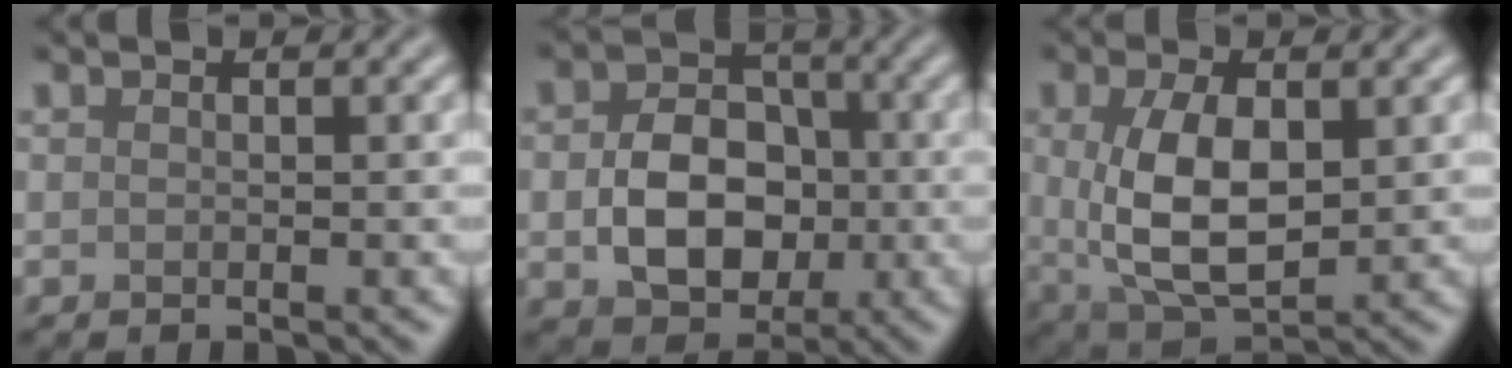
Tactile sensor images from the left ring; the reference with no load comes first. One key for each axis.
{"total": 7.2, "fx": -0.9, "fy": 5.4, "fz": 4.6, "tx": -0.084, "ty": -0.006, "tz": -0.011}
{"total": 7.1, "fx": 0.5, "fy": 3.5, "fz": 6.1, "tx": -0.130, "ty": -0.005, "tz": 0.015}